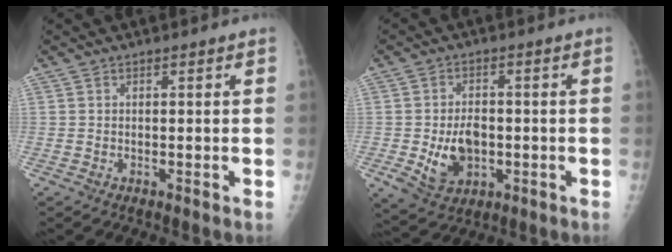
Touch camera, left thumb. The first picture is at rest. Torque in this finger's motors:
{"motor_torque": [0.66, 0.62, 0.62, 0.08, 0.06]}